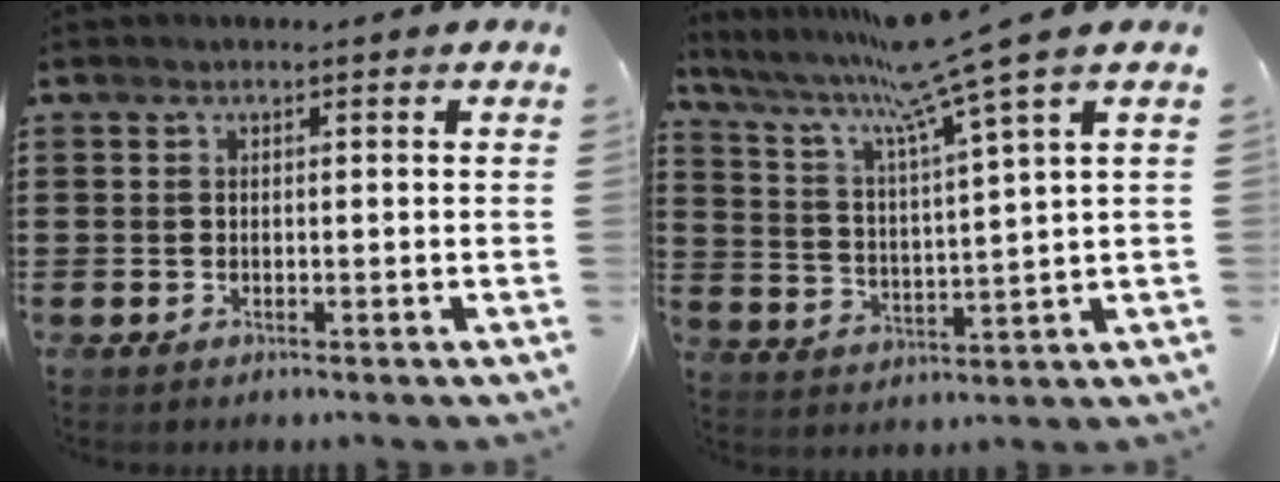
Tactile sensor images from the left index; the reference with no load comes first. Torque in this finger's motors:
{"motor_torque": [1.09, -1.05, 0.88, 0.21]}